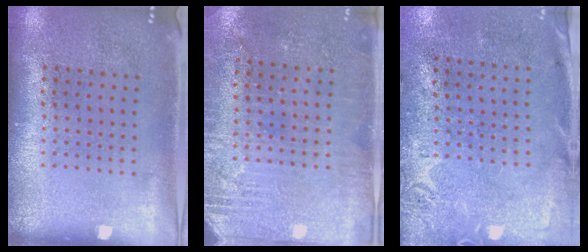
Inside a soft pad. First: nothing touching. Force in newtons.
{"total": 2.8, "press": 2.7, "slide": 0.8}
{"total": 2.8, "press": 2.2, "slide": 1.8}